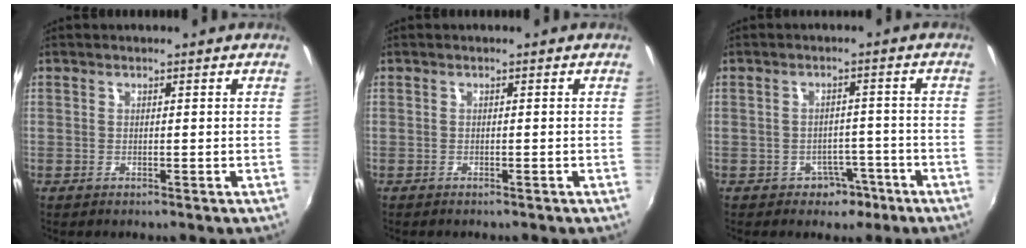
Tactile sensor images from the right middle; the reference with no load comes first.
{"total": 0.0}
{"total": 3.8, "force": [-2.3, 2.8, 0.8], "torque": [-0.019, 0.009, -0.026]}